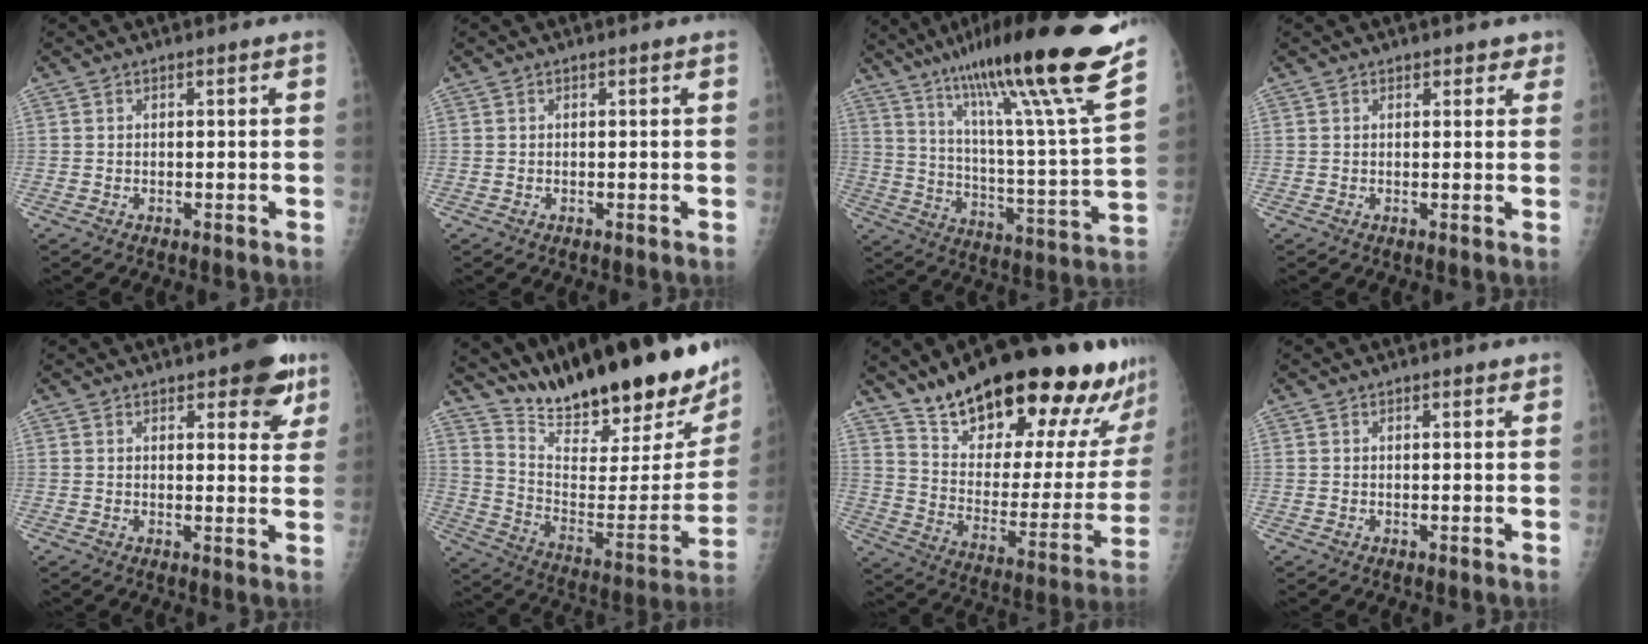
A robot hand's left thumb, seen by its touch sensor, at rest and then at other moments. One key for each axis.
{"total": 0.0}
{"total": 28.1, "fx": 19.8, "fy": 1.1, "fz": 20.0, "tx": -0.306, "ty": -0.083, "tz": 0.310}
{"total": 2.2, "fx": 1.5, "fy": 1.5, "fz": 0.6, "tx": 0.023, "ty": -0.005, "tz": 0.012}
{"total": 7.9, "fx": 4.6, "fy": 3.3, "fz": 5.5, "tx": -0.037, "ty": -0.018, "tz": 0.053}
{"total": 30.7, "fx": 24.4, "fy": 7.9, "fz": 16.9, "tx": -0.242, "ty": -0.124, "tz": 0.360}
{"total": 30.4, "fx": 23.0, "fy": 9.0, "fz": 17.9, "tx": -0.232, "ty": -0.093, "tz": 0.335}
{"total": 1.0, "fx": 0.8, "fy": 0.5, "fz": 0.4, "tx": 0.001, "ty": -0.003, "tz": 0.007}